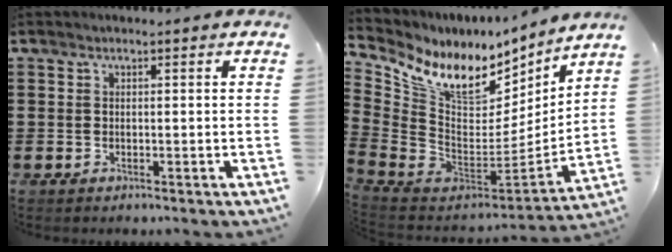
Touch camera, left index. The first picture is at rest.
{"total": 11.5, "force": [7.4, 5.9, 6.5], "torque": [-0.148, -0.059, 0.129]}